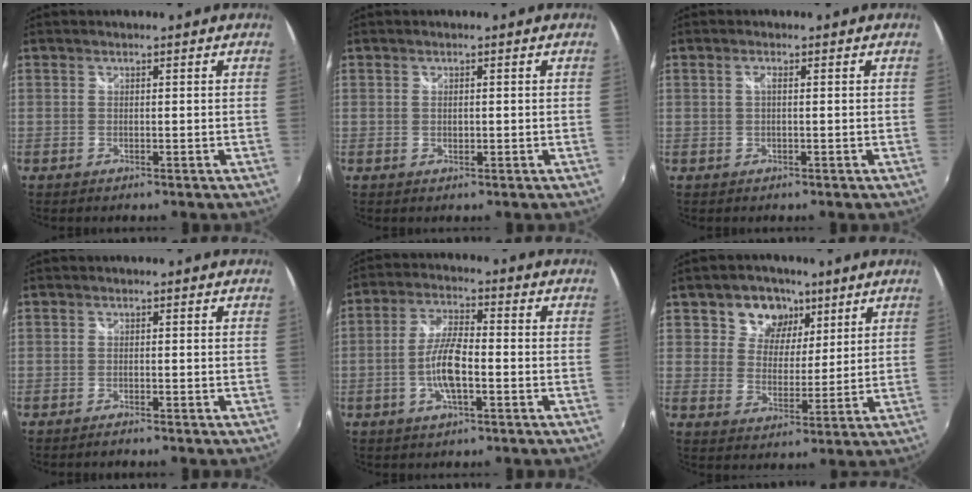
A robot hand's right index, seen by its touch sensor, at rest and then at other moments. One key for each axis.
{"total": 0.7, "fx": 0.0, "fy": 0.6, "fz": 0.4, "tx": -0.006, "ty": -0.001, "tz": 0.001}
{"total": 0.9, "fx": 0.1, "fy": 0.0, "fz": 0.9, "tx": -0.016, "ty": 0.002, "tz": -0.001}
{"total": 1.6, "fx": -1.4, "fy": -0.1, "fz": 0.8, "tx": -0.022, "ty": -0.005, "tz": -0.030}
{"total": 8.0, "fx": -2.4, "fy": 2.2, "fz": 7.3, "tx": -0.149, "ty": 0.005, "tz": -0.047}
{"total": 8.3, "fx": 4.3, "fy": 6.6, "fz": 2.6, "tx": -0.047, "ty": 0.009, "tz": 0.071}